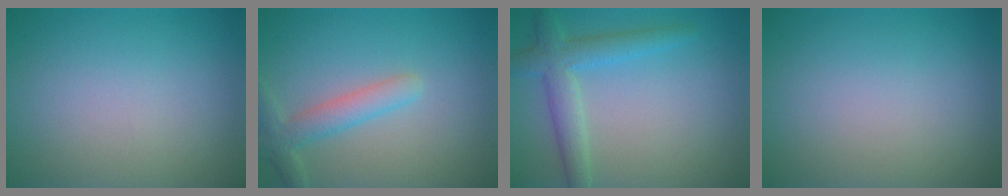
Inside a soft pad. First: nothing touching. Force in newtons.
{"total": 3.0, "press": 3.0, "slide": 0.2}
{"total": 3.8, "press": 3.8, "slide": 0.1}
{"total": 0.0}